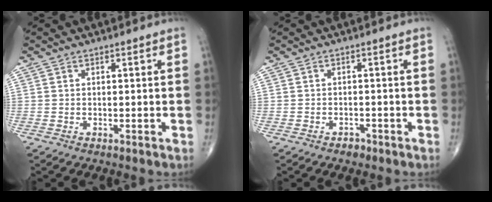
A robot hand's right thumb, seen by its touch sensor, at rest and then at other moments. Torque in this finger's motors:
{"motor_torque": [1.43, 0.15, 0.02, -0.24, -0.03]}